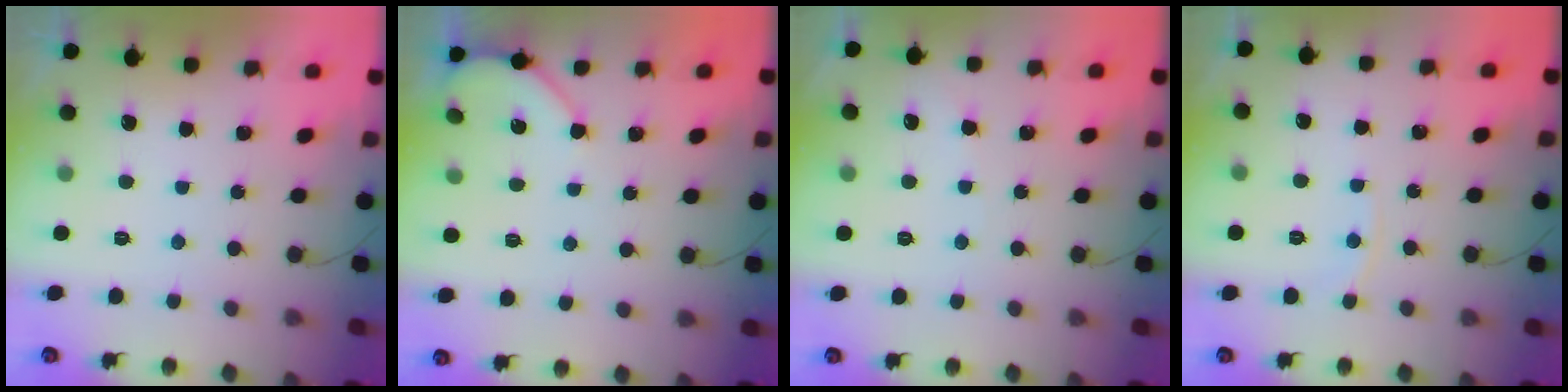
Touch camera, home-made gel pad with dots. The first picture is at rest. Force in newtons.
{"total": 3.3, "press": 3.2, "slide": 0.4}
{"total": 2.4, "press": 2.4, "slide": 0.3}
{"total": 4.6, "press": 4.5, "slide": 0.5}